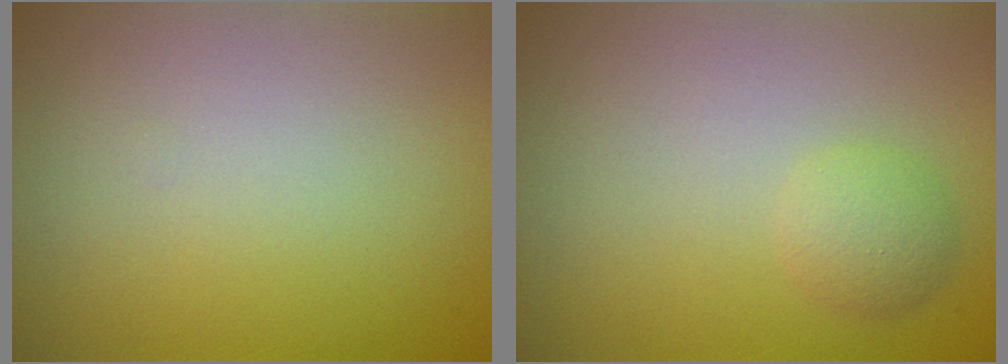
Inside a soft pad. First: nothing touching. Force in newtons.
{"total": 1.8, "press": 1.8, "slide": 0.1}